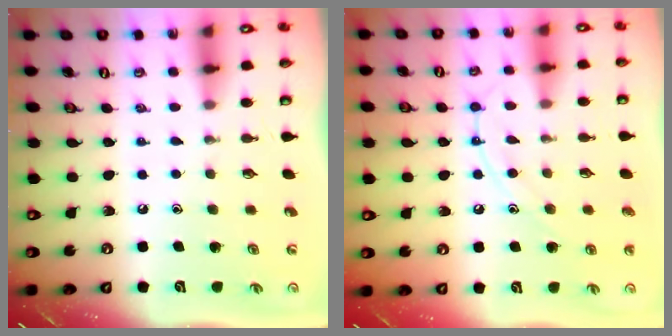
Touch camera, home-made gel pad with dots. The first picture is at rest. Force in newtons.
{"total": 9.3, "press": 9.3, "slide": 0.4}